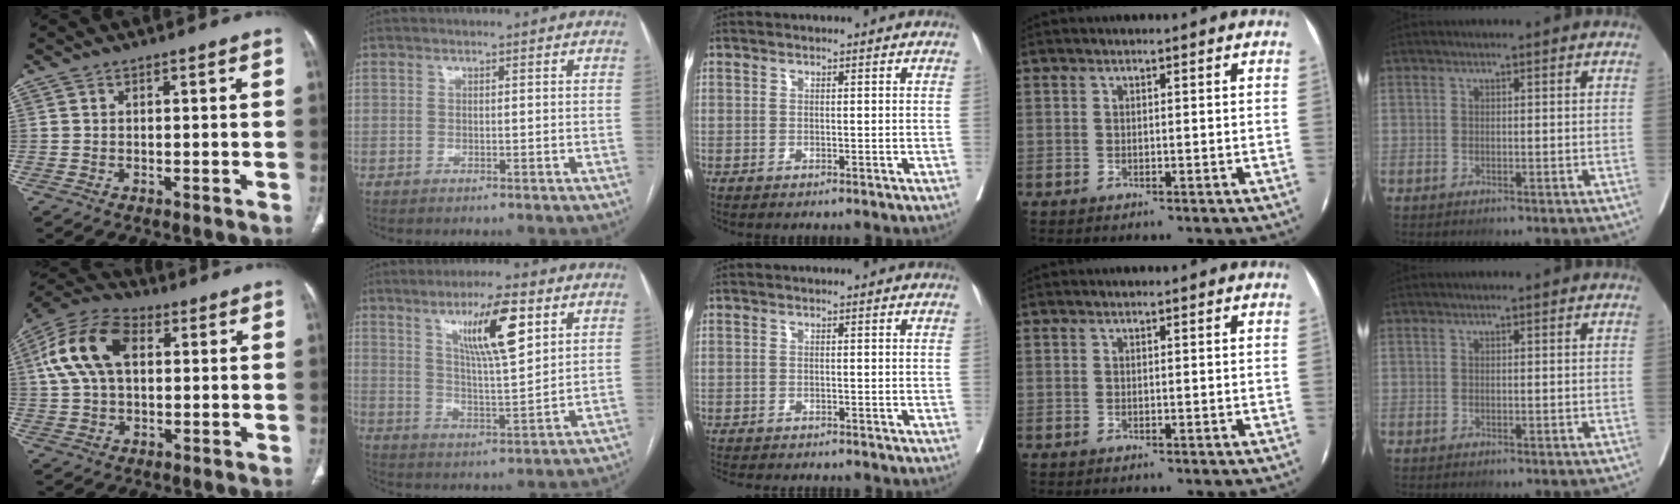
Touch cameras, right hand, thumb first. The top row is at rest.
{"thumb": {"total": 14.2, "force": [3.4, 8.7, 10.8], "torque": [-0.213, 0.025, 0.056]}, "index": {"total": 11.2, "force": [5.5, 1.5, 9.7], "torque": [-0.168, 0.000, 0.094]}, "middle": {"total": 7.9, "force": [-7.2, 1.5, 3.0], "torque": [-0.044, -0.007, -0.096]}}